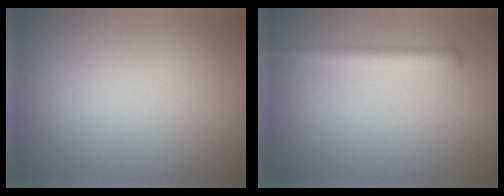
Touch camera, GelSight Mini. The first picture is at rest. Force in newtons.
{"total": 2.3, "press": 2.3, "slide": 0.2}